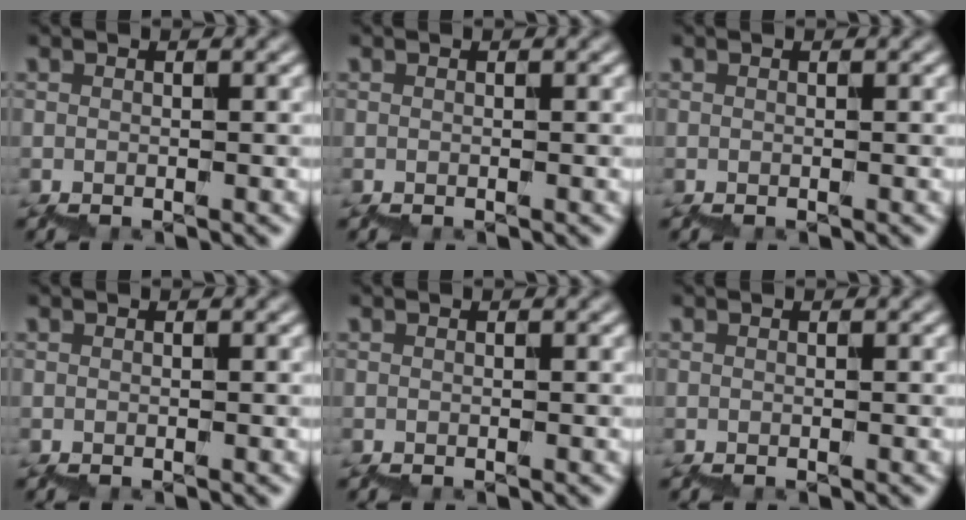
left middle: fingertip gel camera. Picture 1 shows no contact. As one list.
[{"total": 0.0}, {"total": 0.0}, {"total": 0.0}, {"total": 0.0}, {"total": 0.0}]